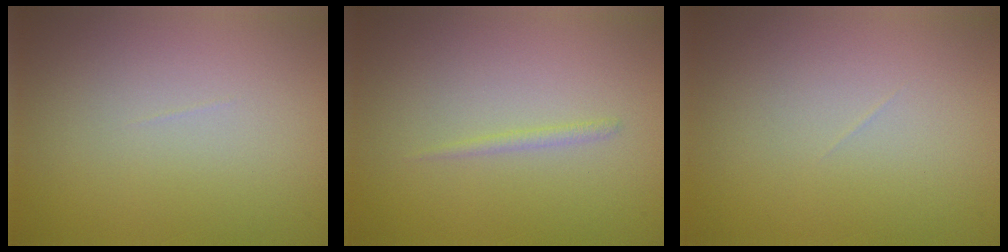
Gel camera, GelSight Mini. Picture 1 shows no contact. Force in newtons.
{"total": 0.7, "press": 0.7, "slide": 0.1}
{"total": 0.0}